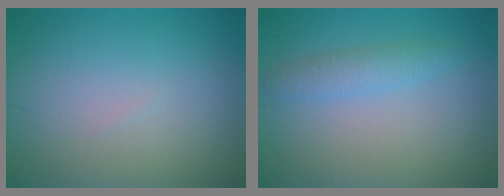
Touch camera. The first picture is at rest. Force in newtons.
{"total": 2.0, "press": 2.0, "slide": 0.2}